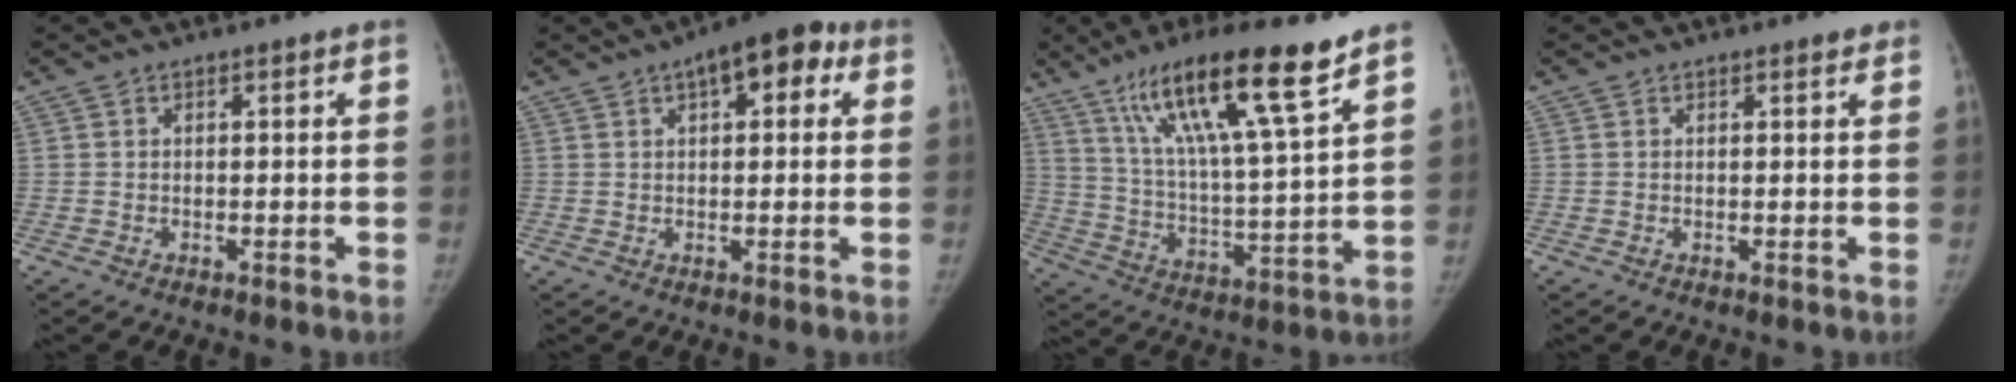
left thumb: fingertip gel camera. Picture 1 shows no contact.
{"total": 9.6, "force": [4.1, 4.5, 7.4], "torque": [-0.073, 0.014, 0.047]}
{"total": 20.1, "force": [13.0, 2.4, 15.1], "torque": [-0.249, -0.051, 0.229]}
{"total": 1.4, "force": [1.1, 0.5, 0.6], "torque": [-0.001, -0.004, 0.013]}